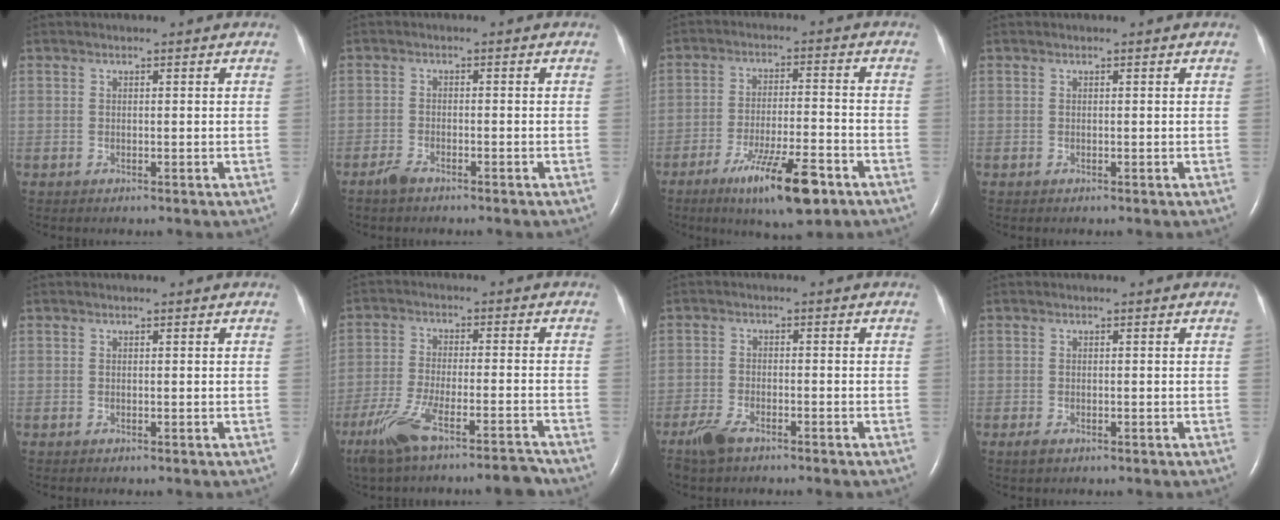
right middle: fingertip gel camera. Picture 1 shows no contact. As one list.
[{"total": 2.1, "force": [-1.7, 0.5, 1.0], "torque": [-0.031, -0.003, -0.032]}, {"total": 11.4, "force": [-6.8, 1.5, 9.0], "torque": [-0.160, -0.021, -0.108]}, {"total": 0.0}, {"total": 0.0}, {"total": 9.8, "force": [-7.5, 0.9, 6.3], "torque": [-0.121, -0.014, -0.135]}, {"total": 4.1, "force": [-3.1, 1.1, 2.4], "torque": [-0.059, -0.006, -0.058]}, {"total": 1.2, "force": [-0.7, 0.6, 0.8], "torque": [-0.020, -0.001, -0.011]}]